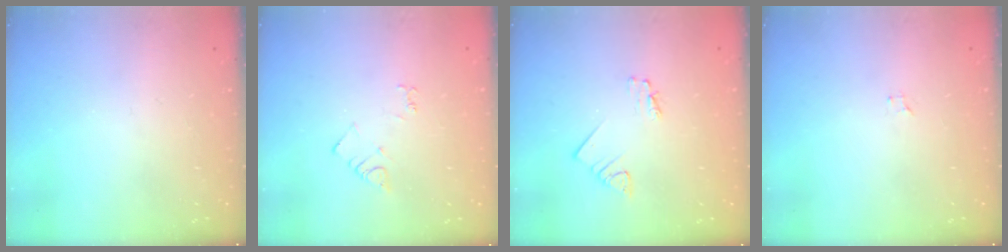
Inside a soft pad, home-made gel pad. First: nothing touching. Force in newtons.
{"total": 3.6, "press": 3.5, "slide": 0.5}
{"total": 2.1, "press": 2.1, "slide": 0.2}
{"total": 0.6, "press": 0.6, "slide": 0.1}